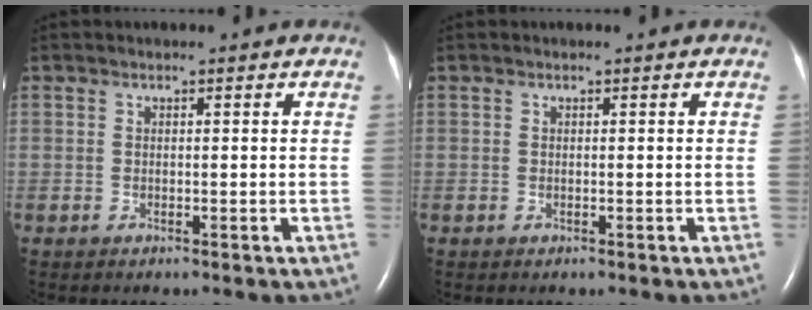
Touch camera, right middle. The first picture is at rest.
{"total": 0.0}